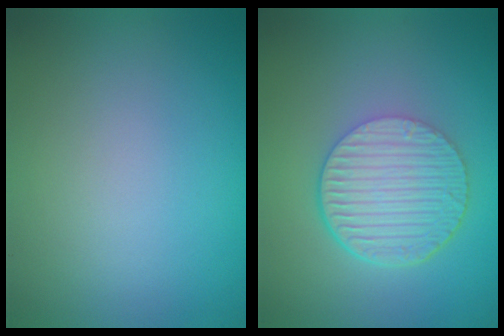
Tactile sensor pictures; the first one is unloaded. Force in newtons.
{"total": 6.7, "press": 4.4, "slide": 5.0}